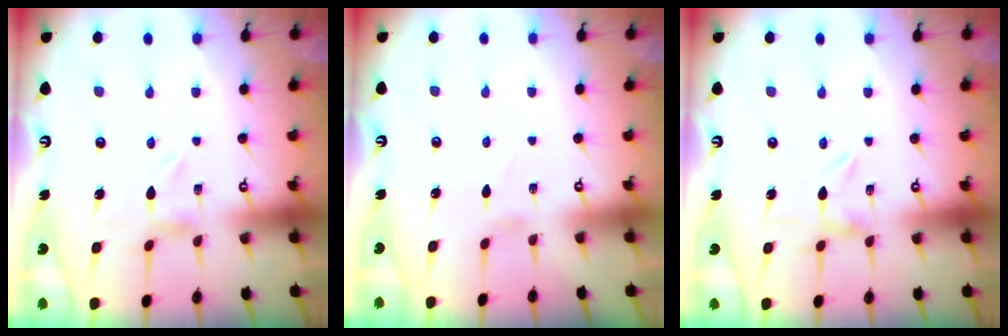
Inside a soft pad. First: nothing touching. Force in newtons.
{"total": 1.1, "press": 1.1, "slide": 0.1}
{"total": 0.0}